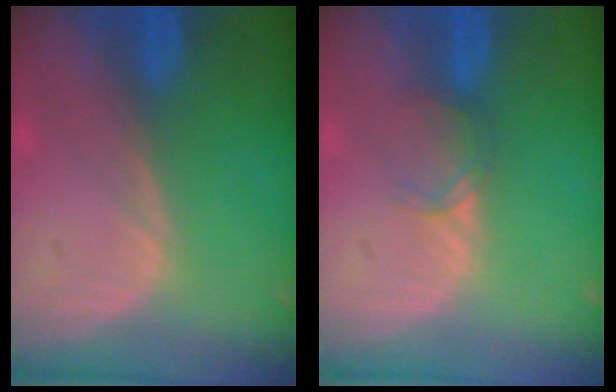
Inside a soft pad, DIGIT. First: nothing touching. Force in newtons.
{"total": 1.9, "press": 1.9, "slide": 0.3}